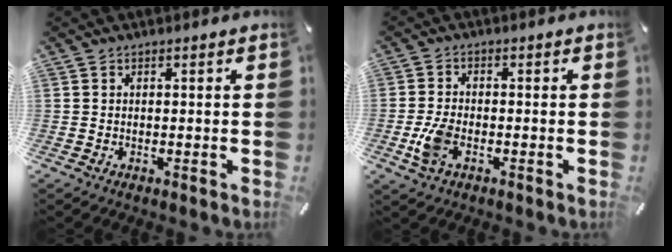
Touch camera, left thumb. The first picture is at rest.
{"total": 6.1, "force": [-1.9, 3.5, 4.6], "torque": [-0.106, 0.002, -0.038]}